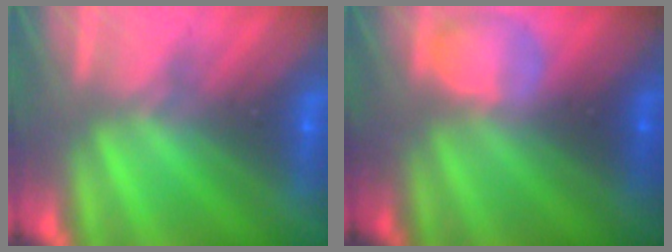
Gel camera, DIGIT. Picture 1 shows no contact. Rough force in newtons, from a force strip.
{"total": 2.4}